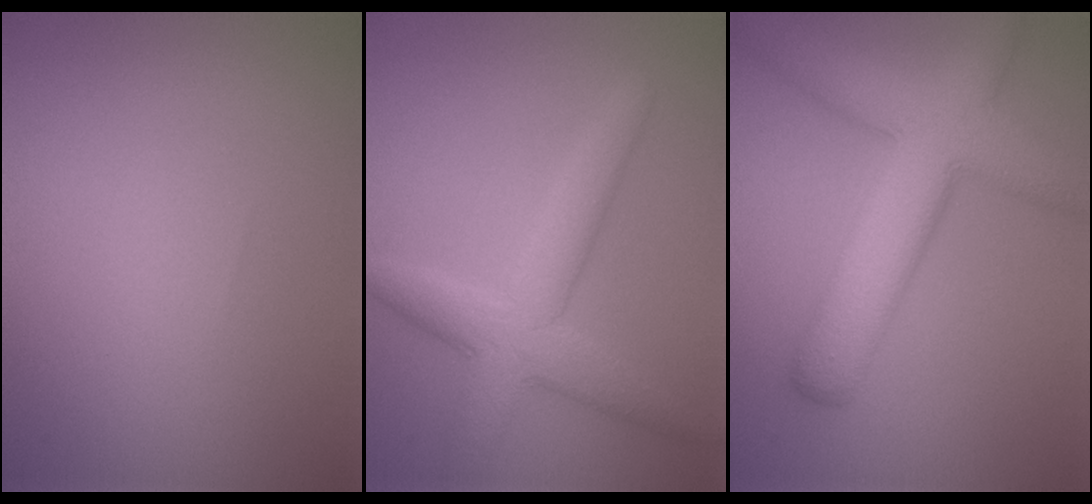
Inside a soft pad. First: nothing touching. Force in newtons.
{"total": 4.8, "press": 4.8, "slide": 0.1}
{"total": 8.3, "press": 8.3, "slide": 0.3}